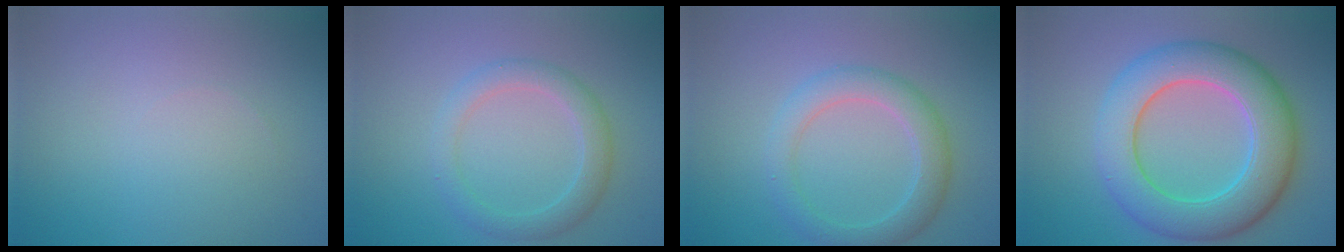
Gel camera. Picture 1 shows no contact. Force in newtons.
{"total": 2.8, "press": 2.8, "slide": 0.1}
{"total": 3.6, "press": 3.6, "slide": 0.3}
{"total": 8.7, "press": 8.7, "slide": 0.3}